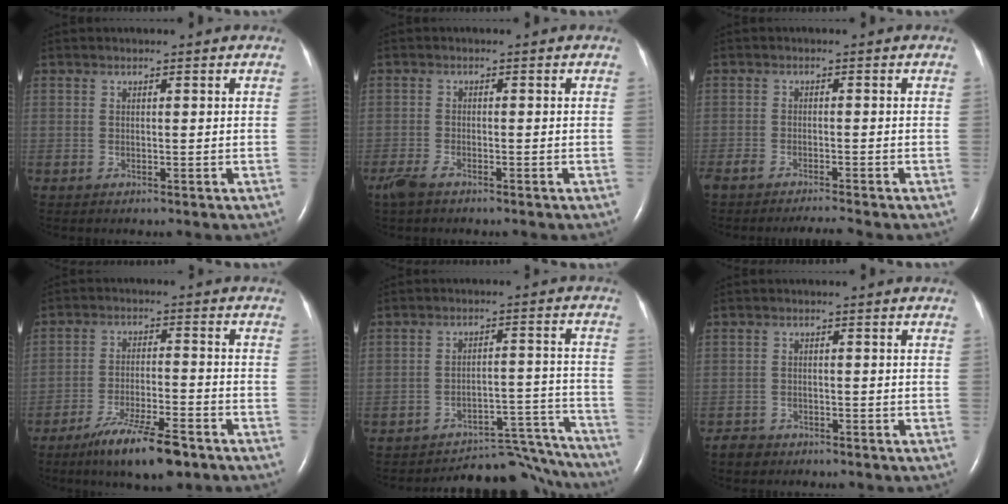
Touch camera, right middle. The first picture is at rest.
{"total": 3.0, "force": [-2.3, 0.7, 1.8], "torque": [-0.046, -0.008, -0.043]}
{"total": 5.0, "force": [-4.5, -0.1, 2.1], "torque": [-0.038, -0.013, -0.076]}
{"total": 10.6, "force": [-7.4, 1.6, 7.3], "torque": [-0.131, -0.021, -0.125]}
{"total": 14.5, "force": [-14.3, 2.3, 0.2], "torque": [0.018, 0.046, -0.187]}
{"total": 2.2, "force": [-1.8, 1.3, 0.1], "torque": [-0.011, 0.003, -0.031]}